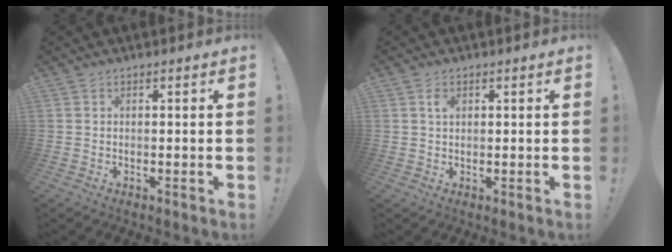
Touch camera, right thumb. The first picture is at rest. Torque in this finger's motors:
{"motor_torque": [0.24, 0.70, -0.05, 0.11, 0.00]}